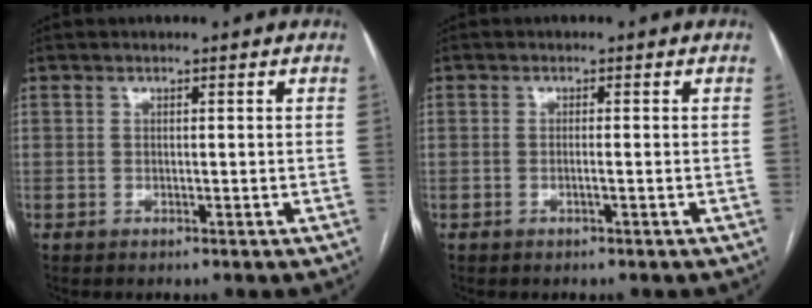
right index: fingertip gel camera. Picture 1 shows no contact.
{"total": 0.7, "force": [-0.2, -0.1, 0.6], "torque": [-0.009, 0.003, -0.001]}